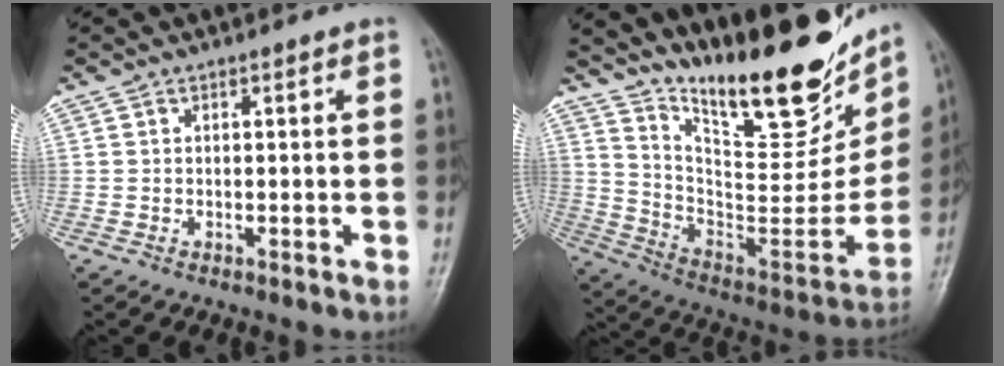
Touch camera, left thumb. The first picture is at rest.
{"total": 28.5, "force": [20.1, 8.8, 18.2], "torque": [-0.239, -0.109, 0.318]}